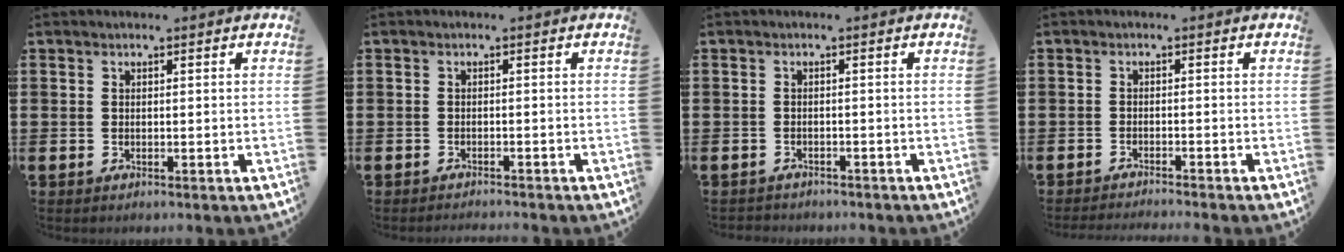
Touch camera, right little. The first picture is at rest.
{"total": 0.8, "force": [-0.8, -0.1, 0.0], "torque": [0.000, 0.000, -0.017]}
{"total": 1.0, "force": [-0.9, 0.2, -0.2], "torque": [0.000, 0.002, -0.021]}
{"total": 1.2, "force": [-1.2, -0.3, 0.1], "torque": [0.000, 0.001, -0.024]}